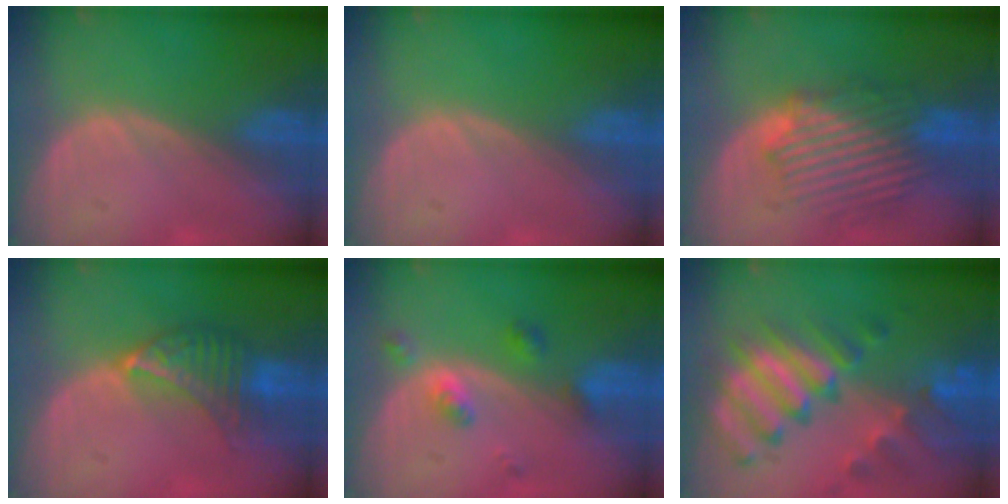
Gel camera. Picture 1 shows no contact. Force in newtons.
{"total": 0.0}
{"total": 8.7, "press": 8.6, "slide": 1.6}
{"total": 7.0, "press": 6.4, "slide": 2.9}
{"total": 4.4, "press": 4.0, "slide": 1.7}
{"total": 11.5, "press": 9.9, "slide": 5.8}